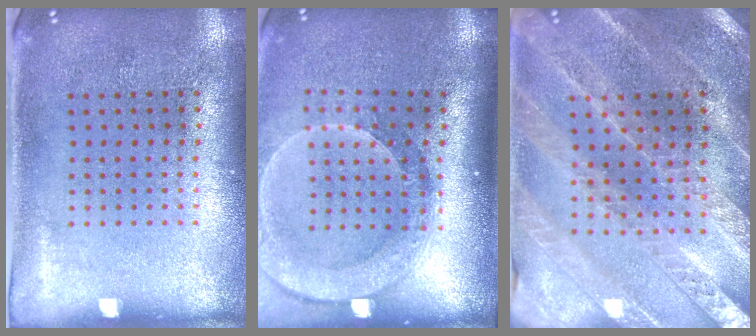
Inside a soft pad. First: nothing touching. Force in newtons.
{"total": 2.5, "press": 1.9, "slide": 1.6}
{"total": 2.2, "press": 2.2, "slide": 0.2}